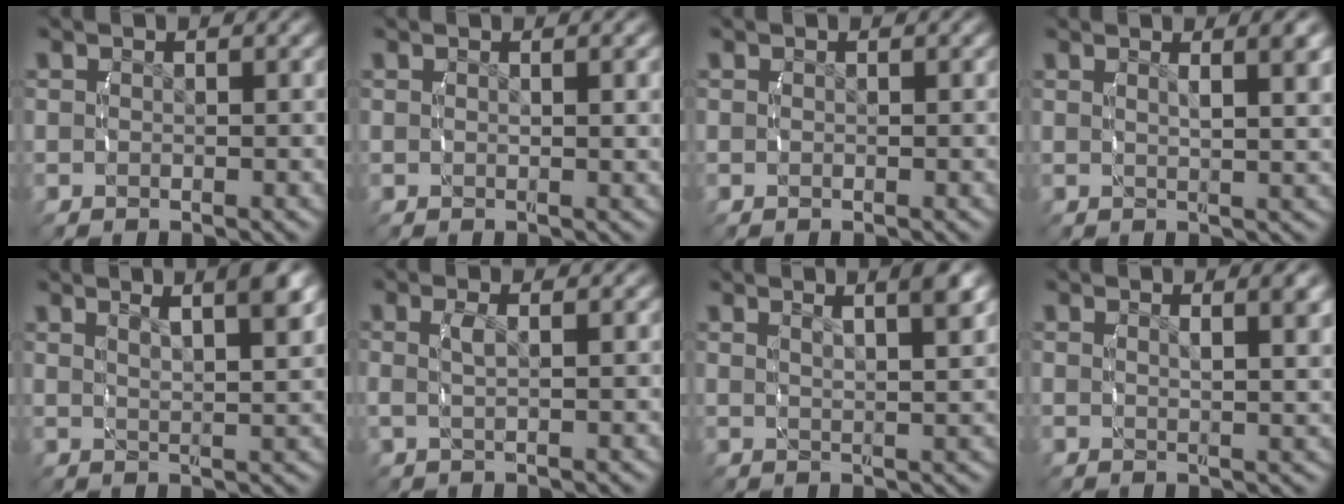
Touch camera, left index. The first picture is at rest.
{"total": 0.9, "force": [0.4, -0.3, 0.8], "torque": [-0.012, -0.003, 0.011]}
{"total": 0.0}
{"total": 3.1, "force": [1.6, 0.0, 2.7], "torque": [-0.028, 0.000, 0.032]}
{"total": 5.6, "force": [3.0, 1.2, 4.6], "torque": [-0.052, 0.008, 0.050]}
{"total": 1.4, "force": [0.4, 0.0, 1.4], "torque": [-0.031, 0.000, 0.010]}
{"total": 4.7, "force": [2.7, 0.7, 3.7], "torque": [-0.039, 0.009, 0.046]}
{"total": 2.6, "force": [1.5, -0.2, 2.2], "torque": [-0.021, -0.002, 0.030]}